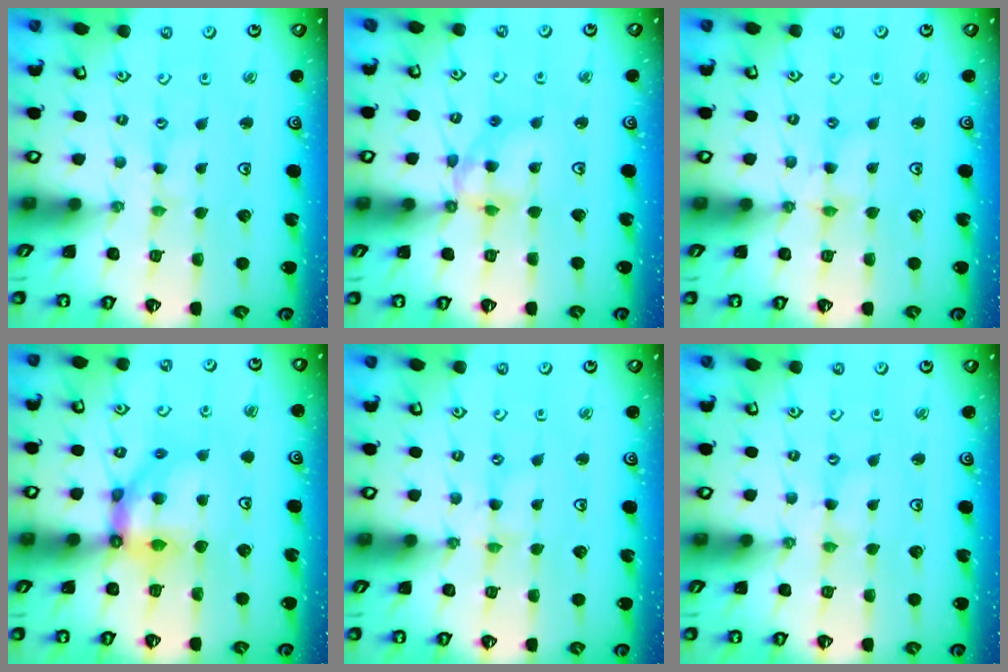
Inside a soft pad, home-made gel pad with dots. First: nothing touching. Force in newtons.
{"total": 11.4, "press": 11.3, "slide": 1.2}
{"total": 3.4, "press": 3.4, "slide": 0.4}
{"total": 10.4, "press": 10.4, "slide": 1.1}
{"total": 0.0}
{"total": 0.0}